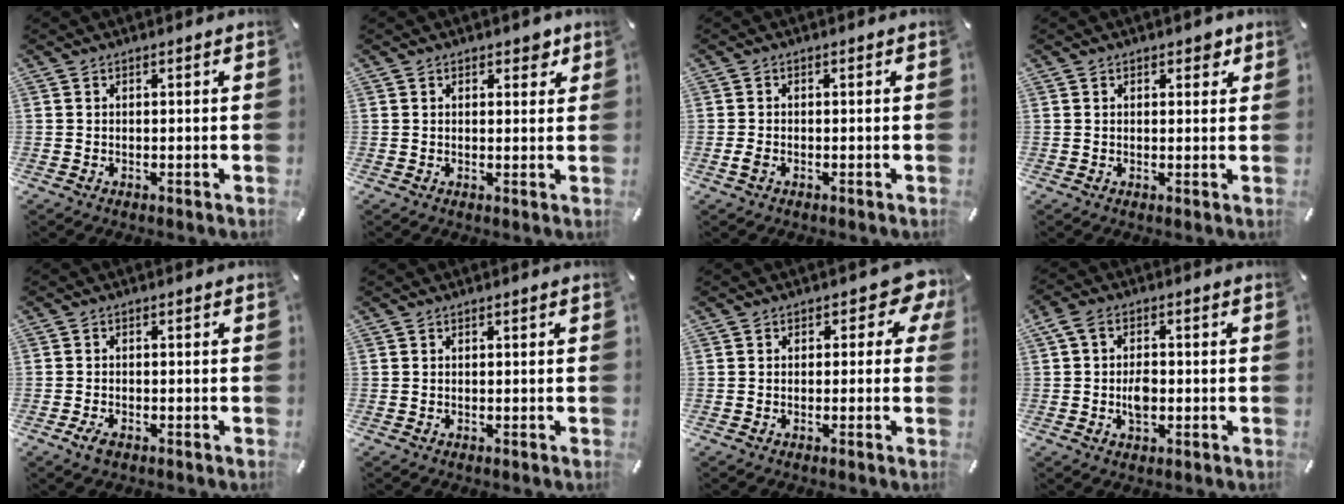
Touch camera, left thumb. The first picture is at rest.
{"total": 2.5, "force": [1.4, 1.6, 1.3], "torque": [-0.005, -0.003, 0.018]}
{"total": 1.5, "force": [-0.6, 0.9, 1.0], "torque": [-0.025, -0.002, -0.012]}
{"total": 2.1, "force": [1.0, 1.3, 1.2], "torque": [-0.010, 0.000, 0.014]}
{"total": 2.4, "force": [-1.5, 1.2, 1.4], "torque": [-0.038, 0.000, -0.031]}
{"total": 0.0}
{"total": 6.0, "force": [1.8, 3.6, 4.5], "torque": [-0.049, -0.006, 0.026]}
{"total": 5.4, "force": [-0.5, 3.5, 4.0], "torque": [-0.071, 0.004, -0.012]}